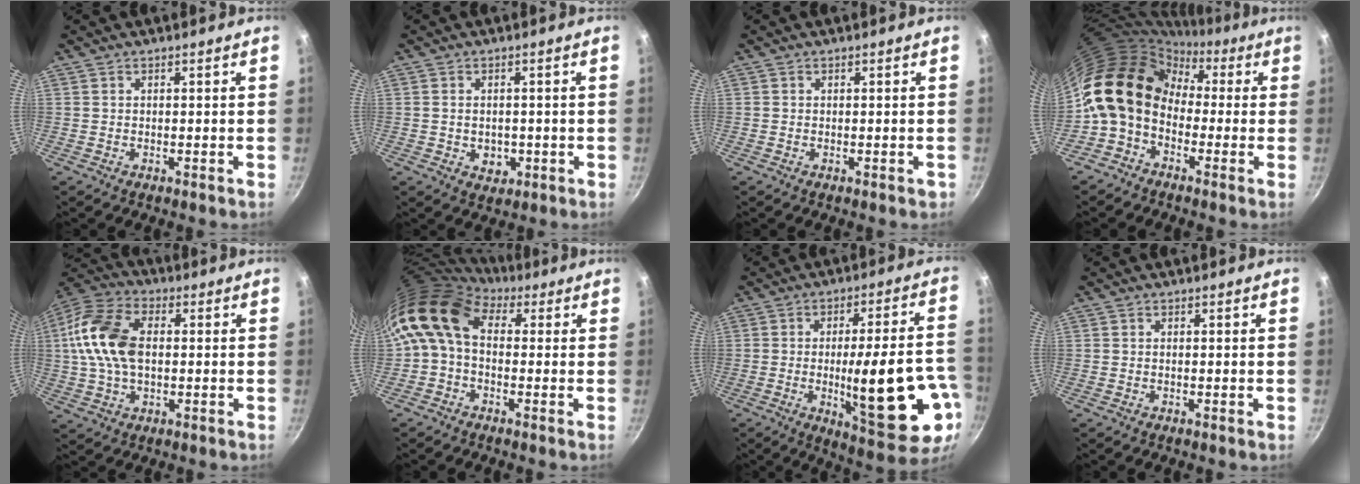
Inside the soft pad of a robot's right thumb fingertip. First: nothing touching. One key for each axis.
{"total": 3.9, "fx": -0.7, "fy": 3.1, "fz": 2.2, "tx": -0.024, "ty": 0.003, "tz": -0.004}
{"total": 0.6, "fx": -0.2, "fy": 0.5, "fz": 0.3, "tx": 0.000, "ty": 0.001, "tz": -0.003}
{"total": 15.0, "fx": -0.9, "fy": 11.9, "fz": 9.1, "tx": -0.136, "ty": 0.047, "tz": -0.041}
{"total": 15.3, "fx": 1.3, "fy": 9.5, "fz": 11.9, "tx": -0.222, "ty": 0.023, "tz": 0.010}
{"total": 10.7, "fx": 1.7, "fy": 7.5, "fz": 7.4, "tx": -0.130, "ty": 0.021, "tz": 0.008}
{"total": 21.6, "fx": -5.2, "fy": 6.0, "fz": 20.1, "tx": -0.269, "ty": 0.013, "tz": -0.057}
{"total": 0.0}